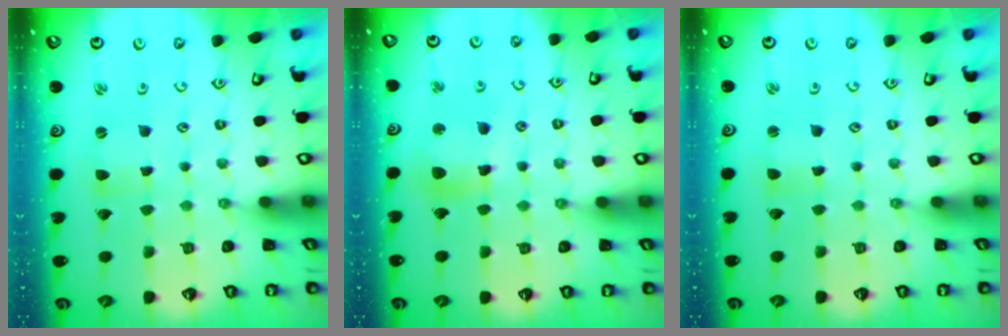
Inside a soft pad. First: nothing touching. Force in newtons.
{"total": 11.7, "press": 11.6, "slide": 1.5}
{"total": 1.2, "press": 1.1, "slide": 0.3}